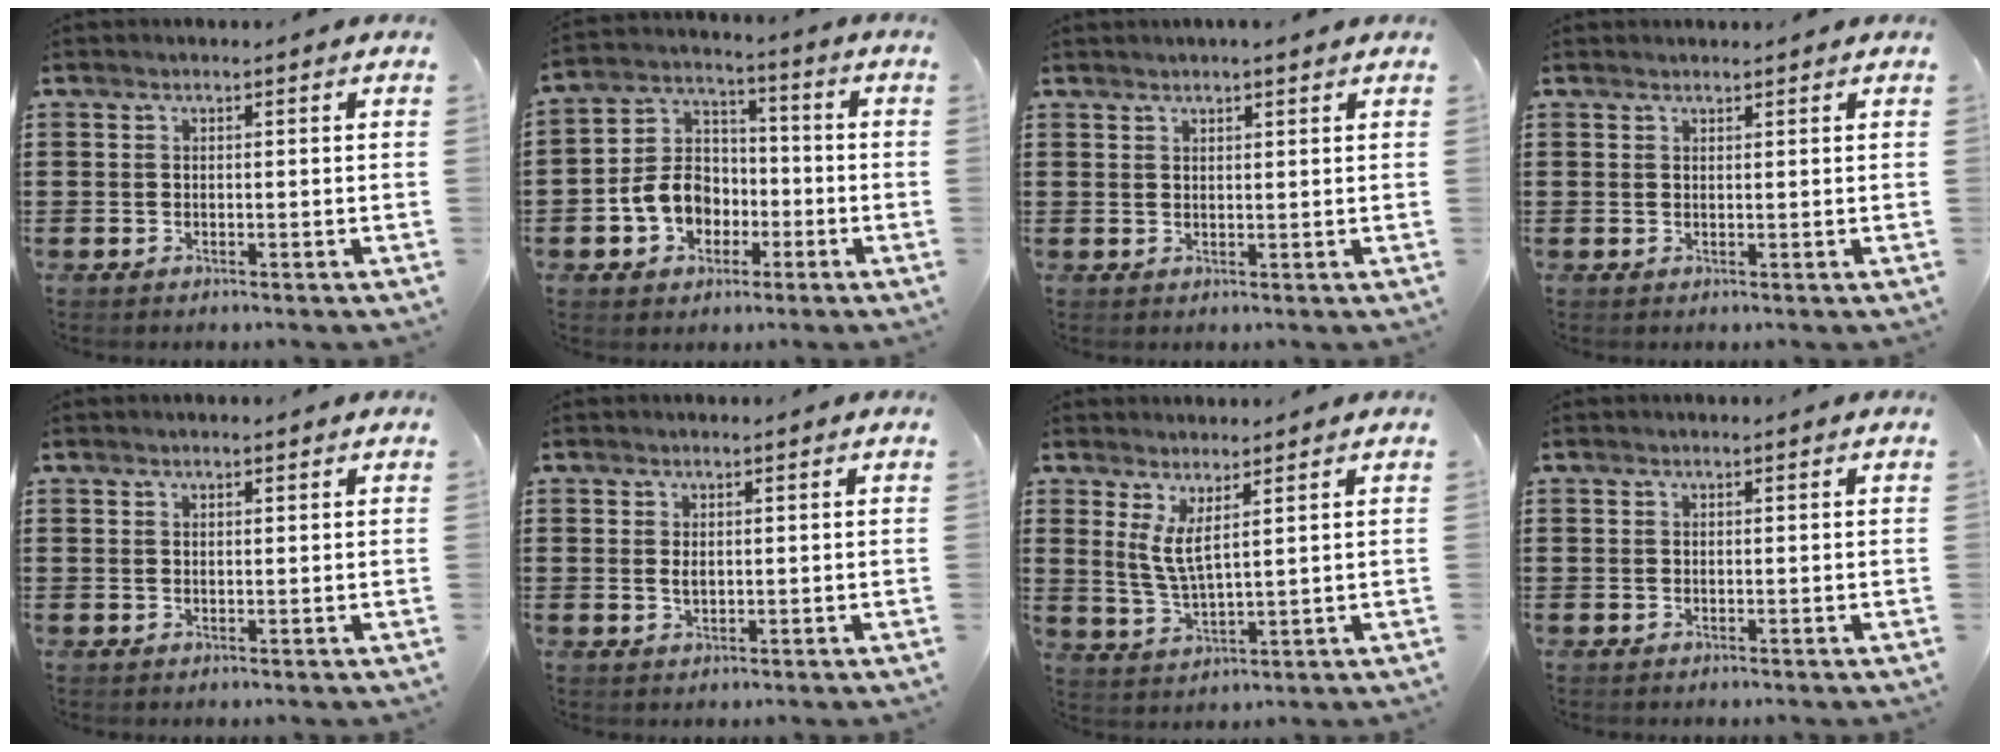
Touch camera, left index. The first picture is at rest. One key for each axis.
{"total": 8.4, "fx": -2.8, "fy": 6.9, "fz": 3.9, "tx": -0.114, "ty": 0.019, "tz": -0.057}
{"total": 1.6, "fx": 1.5, "fy": 0.0, "fz": 0.7, "tx": -0.015, "ty": -0.001, "tz": 0.028}
{"total": 0.7, "fx": 0.7, "fy": 0.1, "fz": 0.1, "tx": -0.004, "ty": 0.000, "tz": 0.014}
{"total": 0.8, "fx": 0.6, "fy": 0.1, "fz": 0.5, "tx": -0.009, "ty": 0.002, "tz": 0.011}
{"total": 1.4, "fx": 0.2, "fy": 0.8, "fz": 1.2, "tx": -0.026, "ty": 0.005, "tz": 0.002}
{"total": 4.9, "fx": 2.4, "fy": 1.0, "fz": 4.1, "tx": -0.104, "ty": -0.007, "tz": 0.040}
{"total": 0.0}